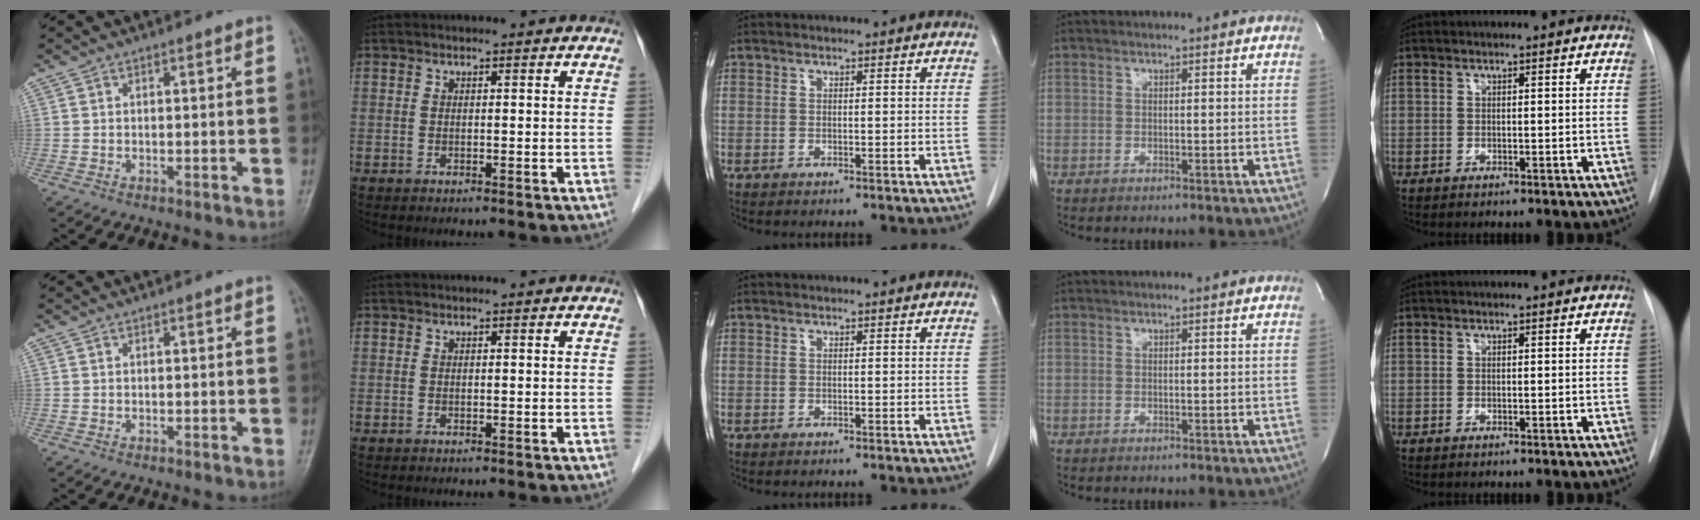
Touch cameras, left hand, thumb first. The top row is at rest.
{}